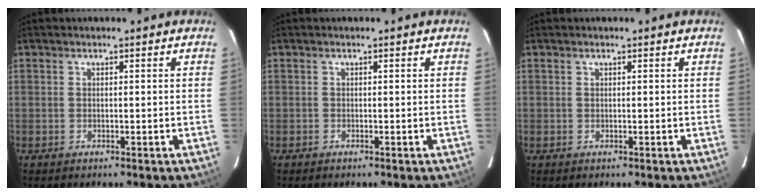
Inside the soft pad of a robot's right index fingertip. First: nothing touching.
{"total": 0.0}
{"total": 0.0}